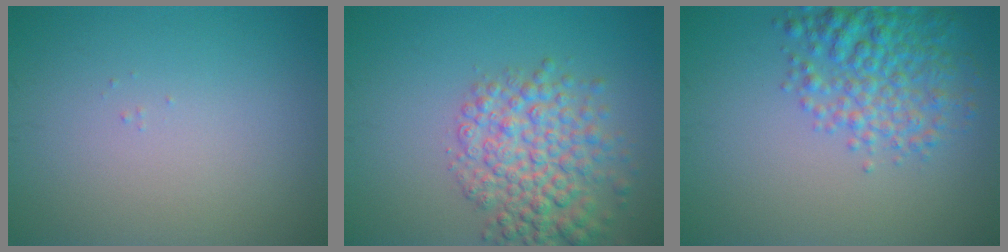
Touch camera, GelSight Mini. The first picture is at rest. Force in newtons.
{"total": 6.3, "press": 6.2, "slide": 0.2}
{"total": 5.0, "press": 5.0, "slide": 0.2}